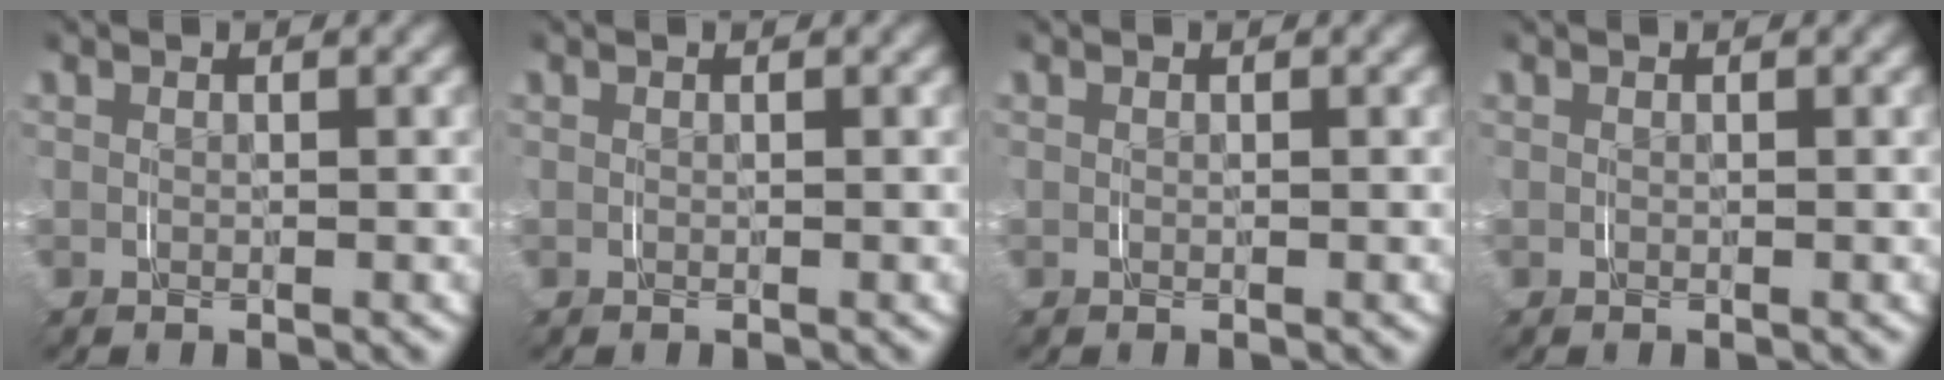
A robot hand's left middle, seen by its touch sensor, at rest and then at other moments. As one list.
[{"total": 0.0}, {"total": 0.0}, {"total": 0.0}]